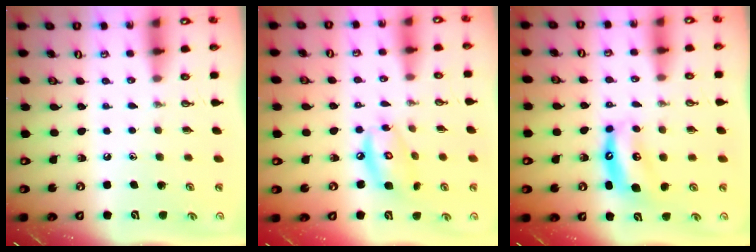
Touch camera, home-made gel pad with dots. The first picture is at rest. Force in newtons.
{"total": 10.0, "press": 10.0, "slide": 0.8}
{"total": 7.3, "press": 7.3, "slide": 0.6}